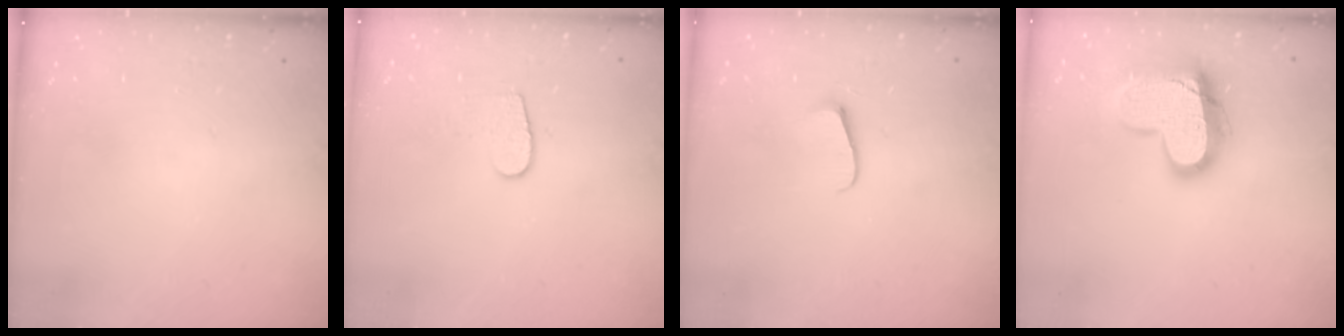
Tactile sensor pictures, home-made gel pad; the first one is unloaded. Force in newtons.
{"total": 6.3, "press": 6.3, "slide": 0.4}
{"total": 5.4, "press": 5.4, "slide": 0.5}
{"total": 18.2, "press": 18.2, "slide": 1.4}